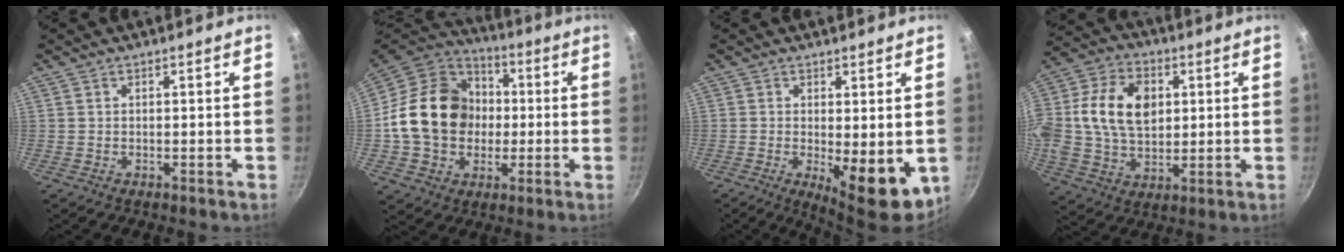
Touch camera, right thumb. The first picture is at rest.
{"total": 20.6, "force": [-0.3, 16.7, 12.1], "torque": [-0.182, 0.035, -0.008]}
{"total": 10.2, "force": [-1.6, 3.8, 9.4], "torque": [-0.110, -0.006, -0.008]}
{"total": 17.3, "force": [2.8, 12.0, 12.1], "torque": [-0.213, 0.013, 0.040]}